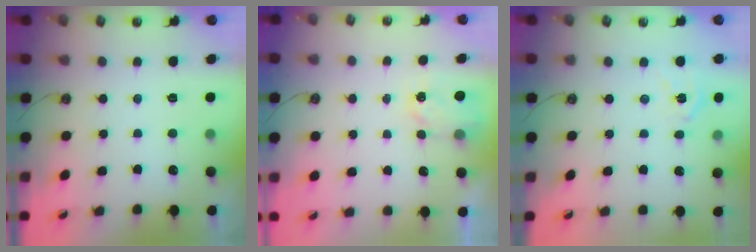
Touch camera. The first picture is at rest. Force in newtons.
{"total": 3.2, "press": 3.1, "slide": 0.5}
{"total": 7.2, "press": 7.1, "slide": 0.9}